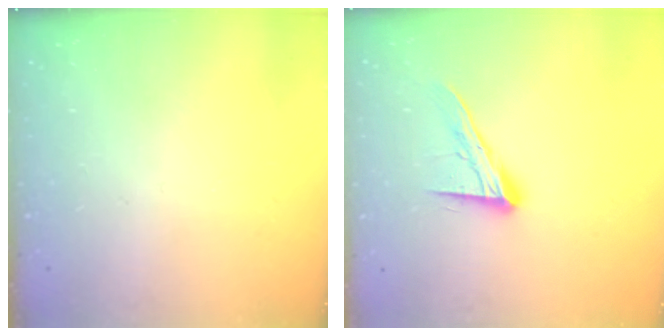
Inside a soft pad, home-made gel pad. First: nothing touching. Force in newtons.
{"total": 13.4, "press": 13.3, "slide": 1.1}